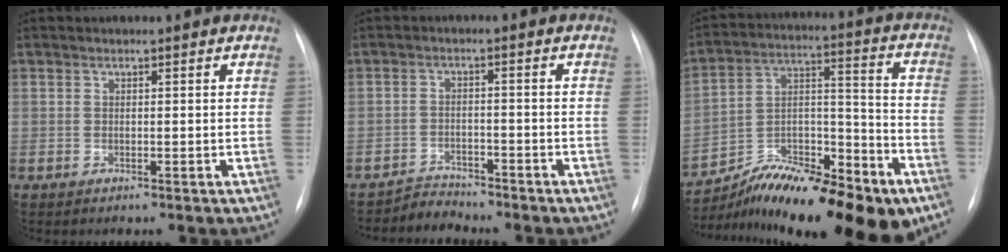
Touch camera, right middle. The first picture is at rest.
{"total": 3.2, "force": [-2.9, 0.4, -1.1], "torque": [0.024, -0.008, -0.050]}
{"total": 19.6, "force": [-15.1, 4.0, 11.8], "torque": [-0.163, 0.035, -0.250]}